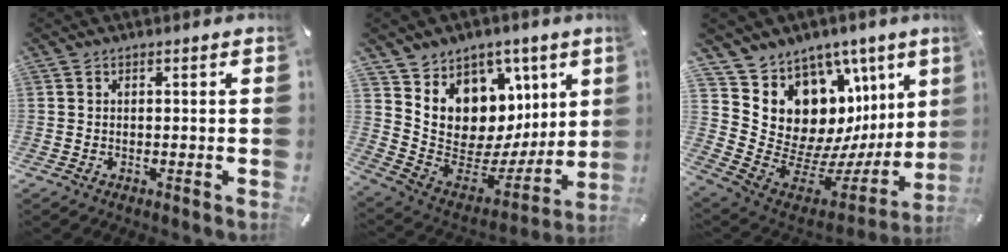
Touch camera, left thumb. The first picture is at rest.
{"total": 10.1, "force": [4.2, 9.0, 1.8], "torque": [-0.012, -0.088, 0.093]}
{"total": 15.5, "force": [6.6, 12.6, 6.0], "torque": [-0.058, -0.114, 0.159]}